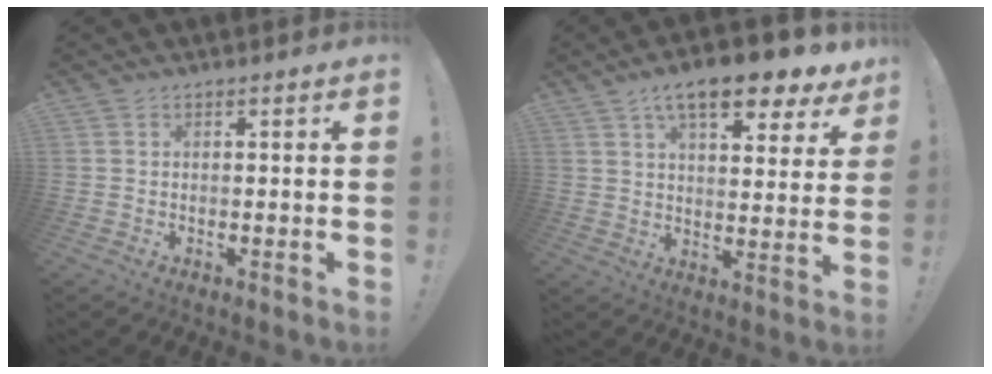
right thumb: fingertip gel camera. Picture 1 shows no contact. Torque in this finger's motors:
{"motor_torque": [-0.26, 2.13, 0.72, 0.32, 0.36]}